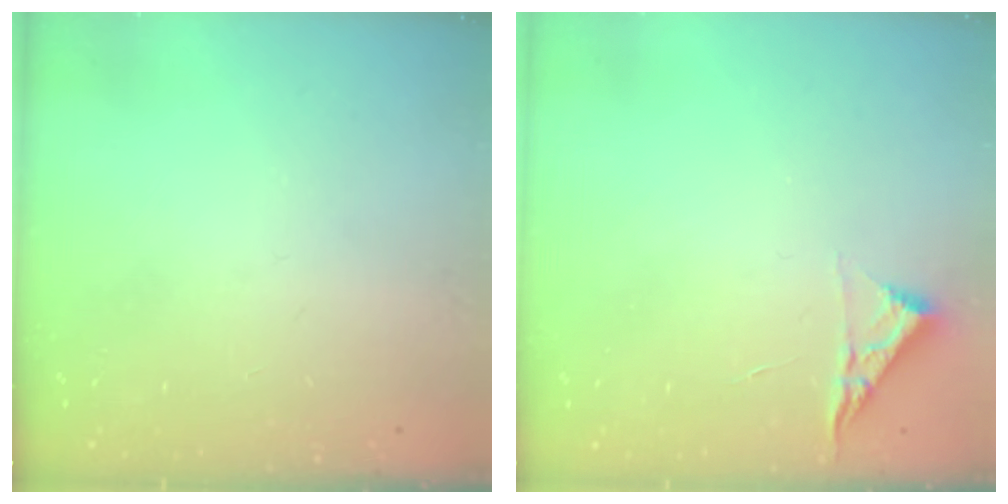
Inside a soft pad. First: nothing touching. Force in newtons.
{"total": 5.1, "press": 5.0, "slide": 0.7}